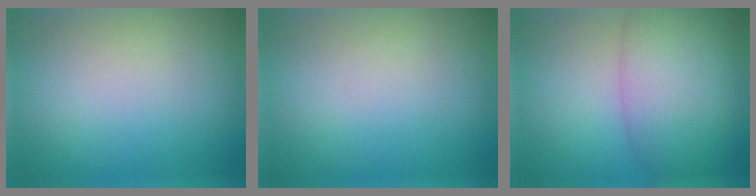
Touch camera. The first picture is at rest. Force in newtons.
{"total": 0.0}
{"total": 7.7, "press": 7.7, "slide": 0.3}